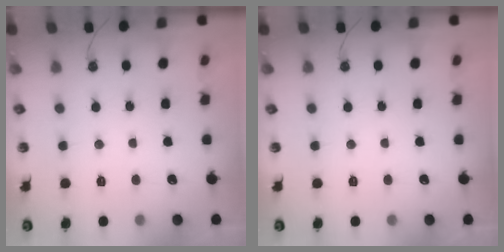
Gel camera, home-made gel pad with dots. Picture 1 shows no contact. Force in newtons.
{"total": 0.0}